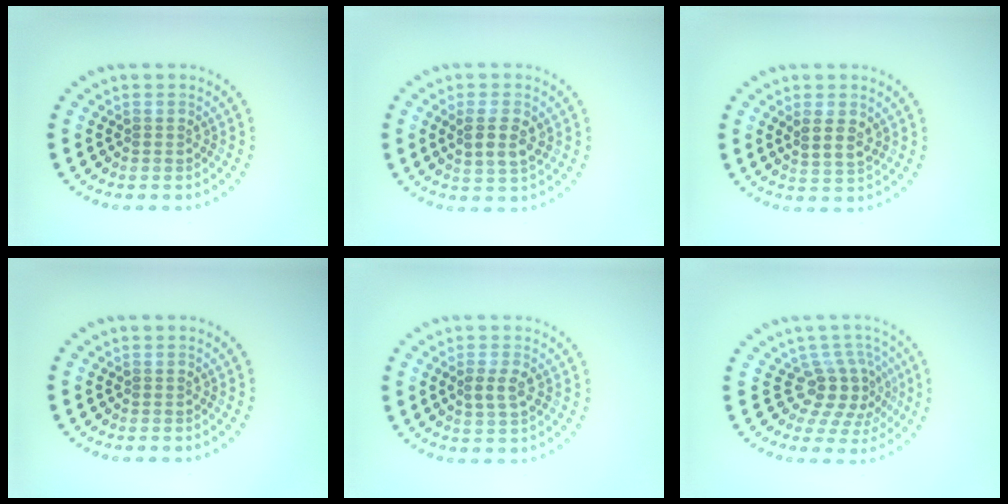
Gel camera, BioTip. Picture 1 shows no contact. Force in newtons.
{"total": 2.9, "press": 2.8, "slide": 0.8}
{"total": 2.3, "press": 2.1, "slide": 0.9}
{"total": 0.0}
{"total": 2.1, "press": 2.1, "slide": 0.5}
{"total": 4.0, "press": 2.8, "slide": 2.8}